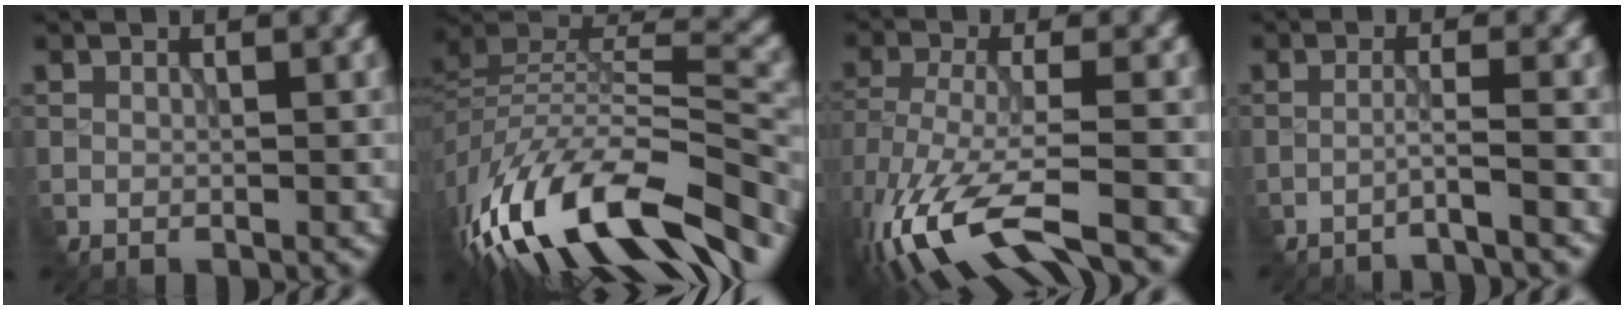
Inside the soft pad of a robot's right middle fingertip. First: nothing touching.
{"total": 15.4, "force": [-9.7, 6.6, 10.0], "torque": [-0.213, 0.005, -0.152]}
{"total": 9.8, "force": [-6.5, 2.9, 6.8], "torque": [-0.154, -0.012, -0.108]}
{"total": 1.8, "force": [-1.4, -0.3, 1.1], "torque": [-0.008, 0.009, -0.040]}